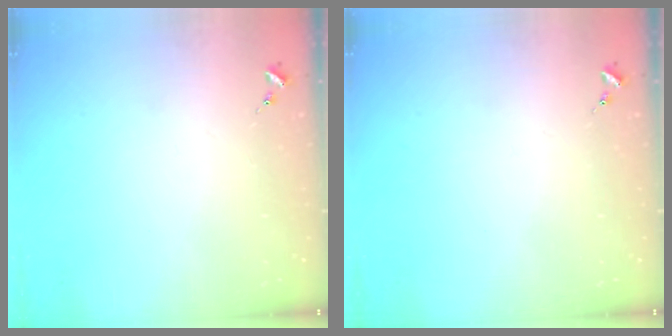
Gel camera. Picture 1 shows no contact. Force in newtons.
{"total": 0.0}